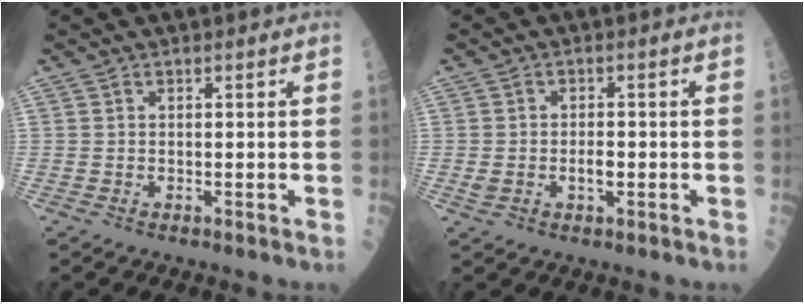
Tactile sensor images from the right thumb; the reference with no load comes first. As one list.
[{"total": 3.8, "force": [-0.6, 2.2, 3.0], "torque": [-0.049, 0.009, -0.005]}]